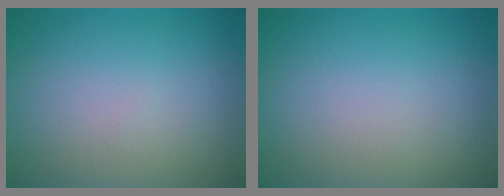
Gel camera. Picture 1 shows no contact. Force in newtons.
{"total": 0.0}